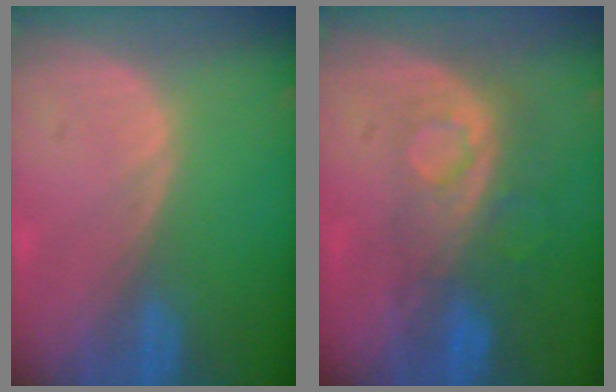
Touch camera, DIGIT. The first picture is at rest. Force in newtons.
{"total": 8.4, "press": 7.1, "slide": 4.4}